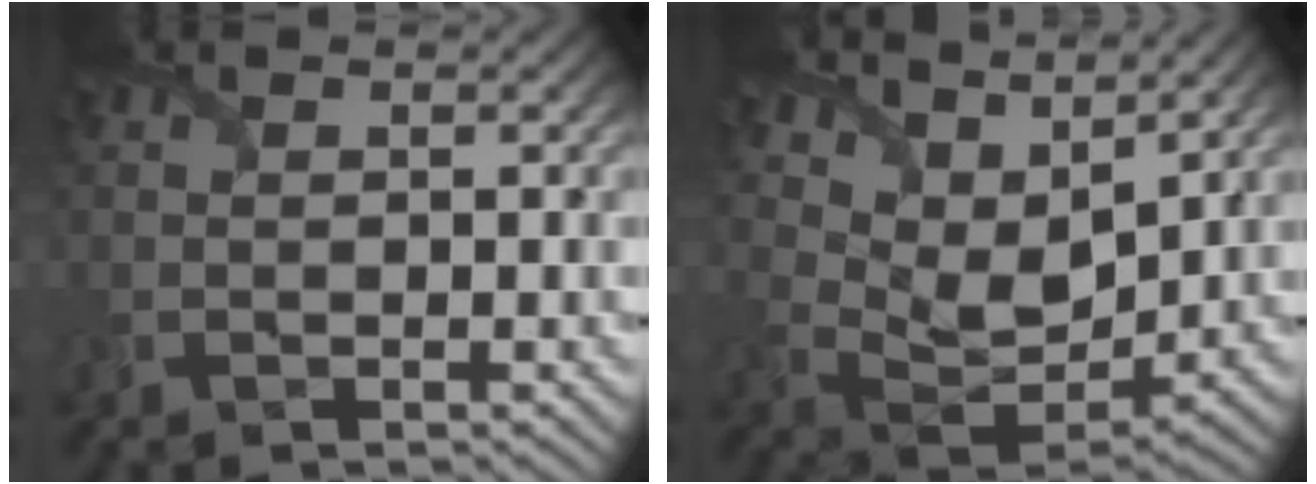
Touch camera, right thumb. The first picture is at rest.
{"total": 12.2, "force": [9.1, 5.2, 6.3], "torque": [-0.173, 0.011, 0.152]}